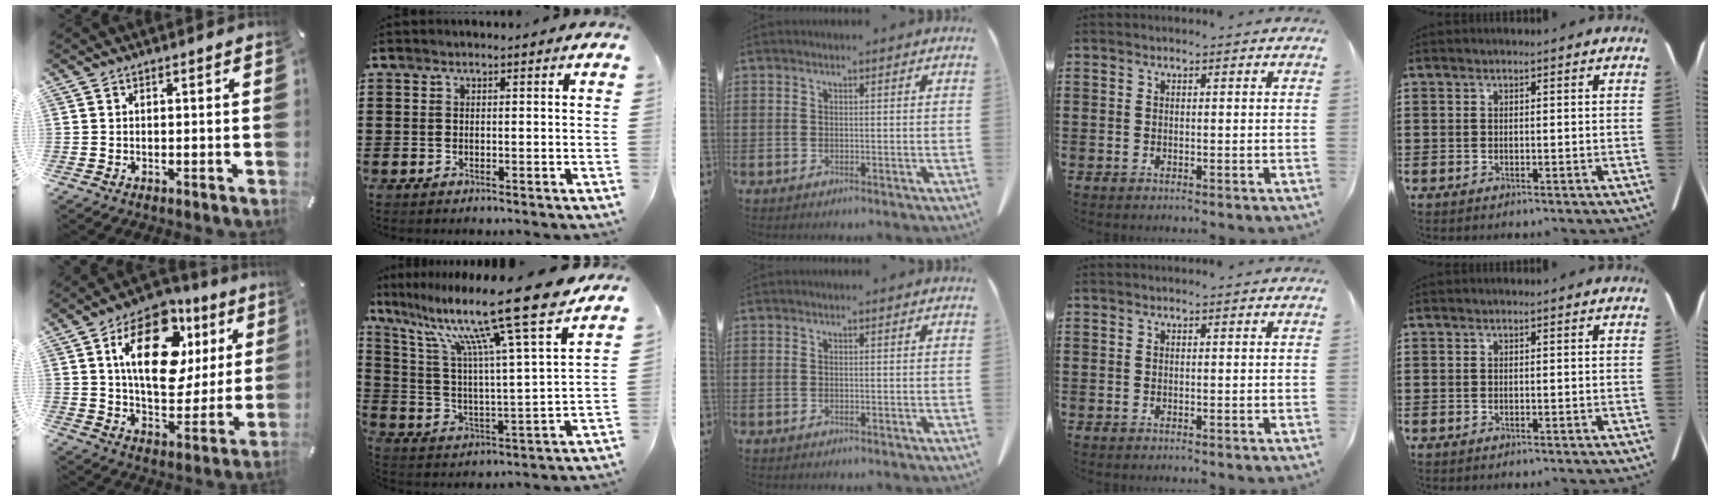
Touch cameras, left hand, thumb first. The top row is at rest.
{"thumb": {"total": 20.5, "force": [8.0, 12.3, 14.4], "torque": [-0.226, -0.017, 0.132]}, "index": {"total": 15.4, "force": [12.0, -0.4, 9.5], "torque": [-0.208, -0.083, 0.191]}}